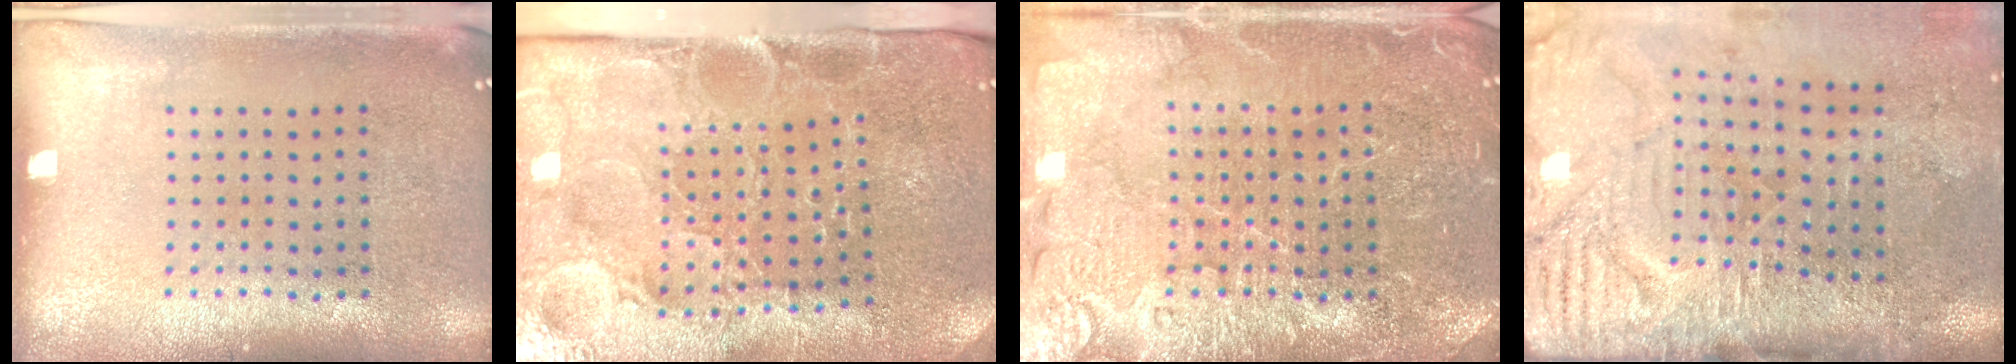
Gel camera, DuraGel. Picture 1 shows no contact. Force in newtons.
{"total": 3.7, "press": 3.7, "slide": 0.6}
{"total": 4.3, "press": 4.2, "slide": 0.7}
{"total": 4.9, "press": 4.0, "slide": 2.8}